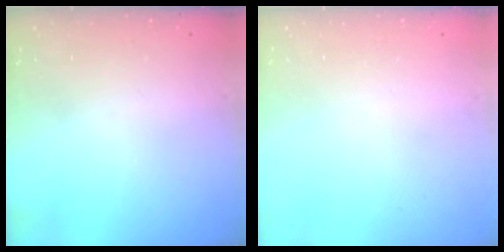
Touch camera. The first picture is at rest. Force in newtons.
{"total": 0.0}